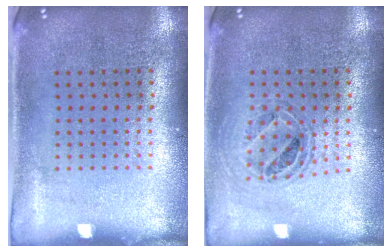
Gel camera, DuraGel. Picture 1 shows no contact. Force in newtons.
{"total": 0.8, "press": 0.8, "slide": 0.1}